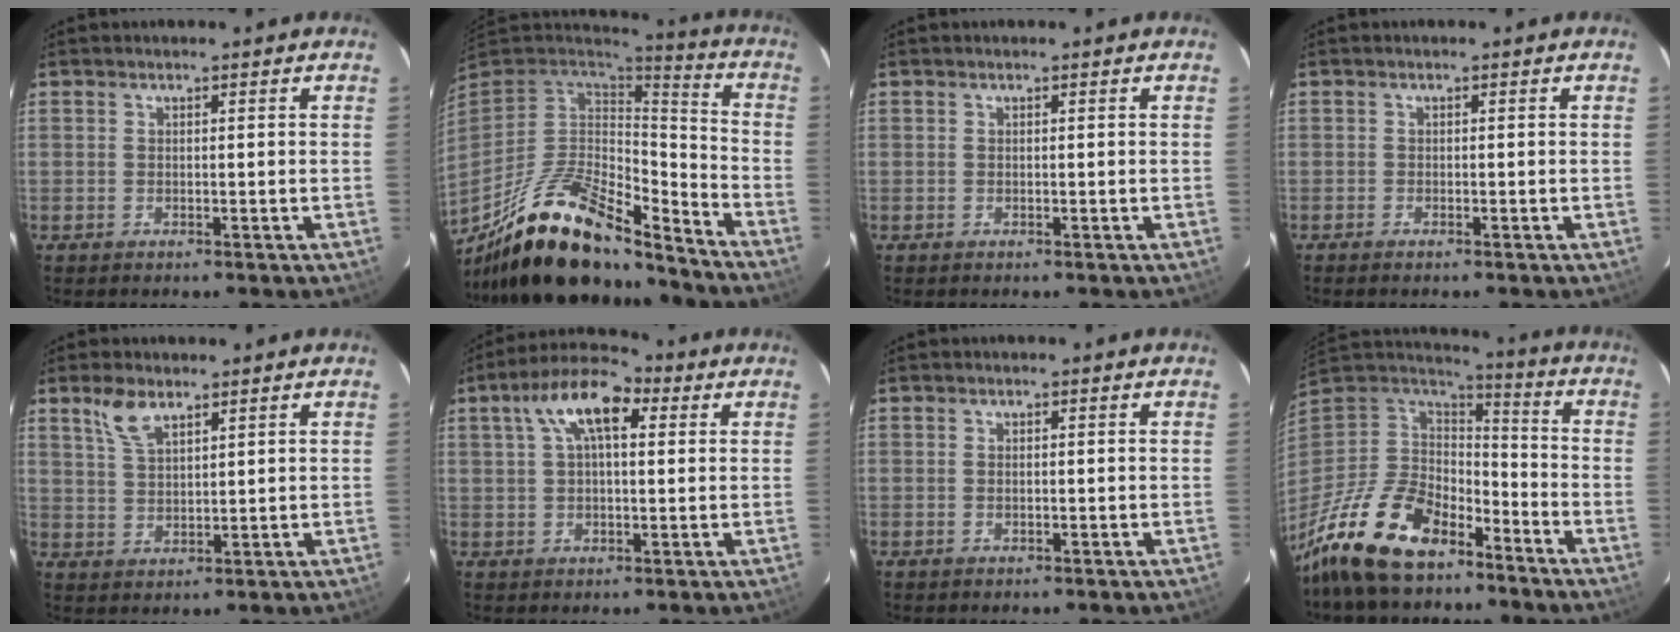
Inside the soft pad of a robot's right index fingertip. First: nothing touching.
{"total": 23.3, "force": [-16.6, 7.6, 14.5], "torque": [-0.271, -0.026, -0.288]}
{"total": 0.0}
{"total": 1.0, "force": [-0.9, 0.2, 0.5], "torque": [-0.013, -0.003, -0.018]}
{"total": 5.4, "force": [3.6, 2.3, 3.3], "torque": [-0.064, 0.006, 0.076]}
{"total": 10.7, "force": [3.9, 4.9, 8.7], "torque": [-0.159, 0.035, 0.061]}
{"total": 0.5, "force": [0.0, 0.3, 0.4], "torque": [-0.007, -0.001, 0.000]}
{"total": 21.6, "force": [-14.6, 10.7, 11.7], "torque": [-0.258, -0.014, -0.256]}